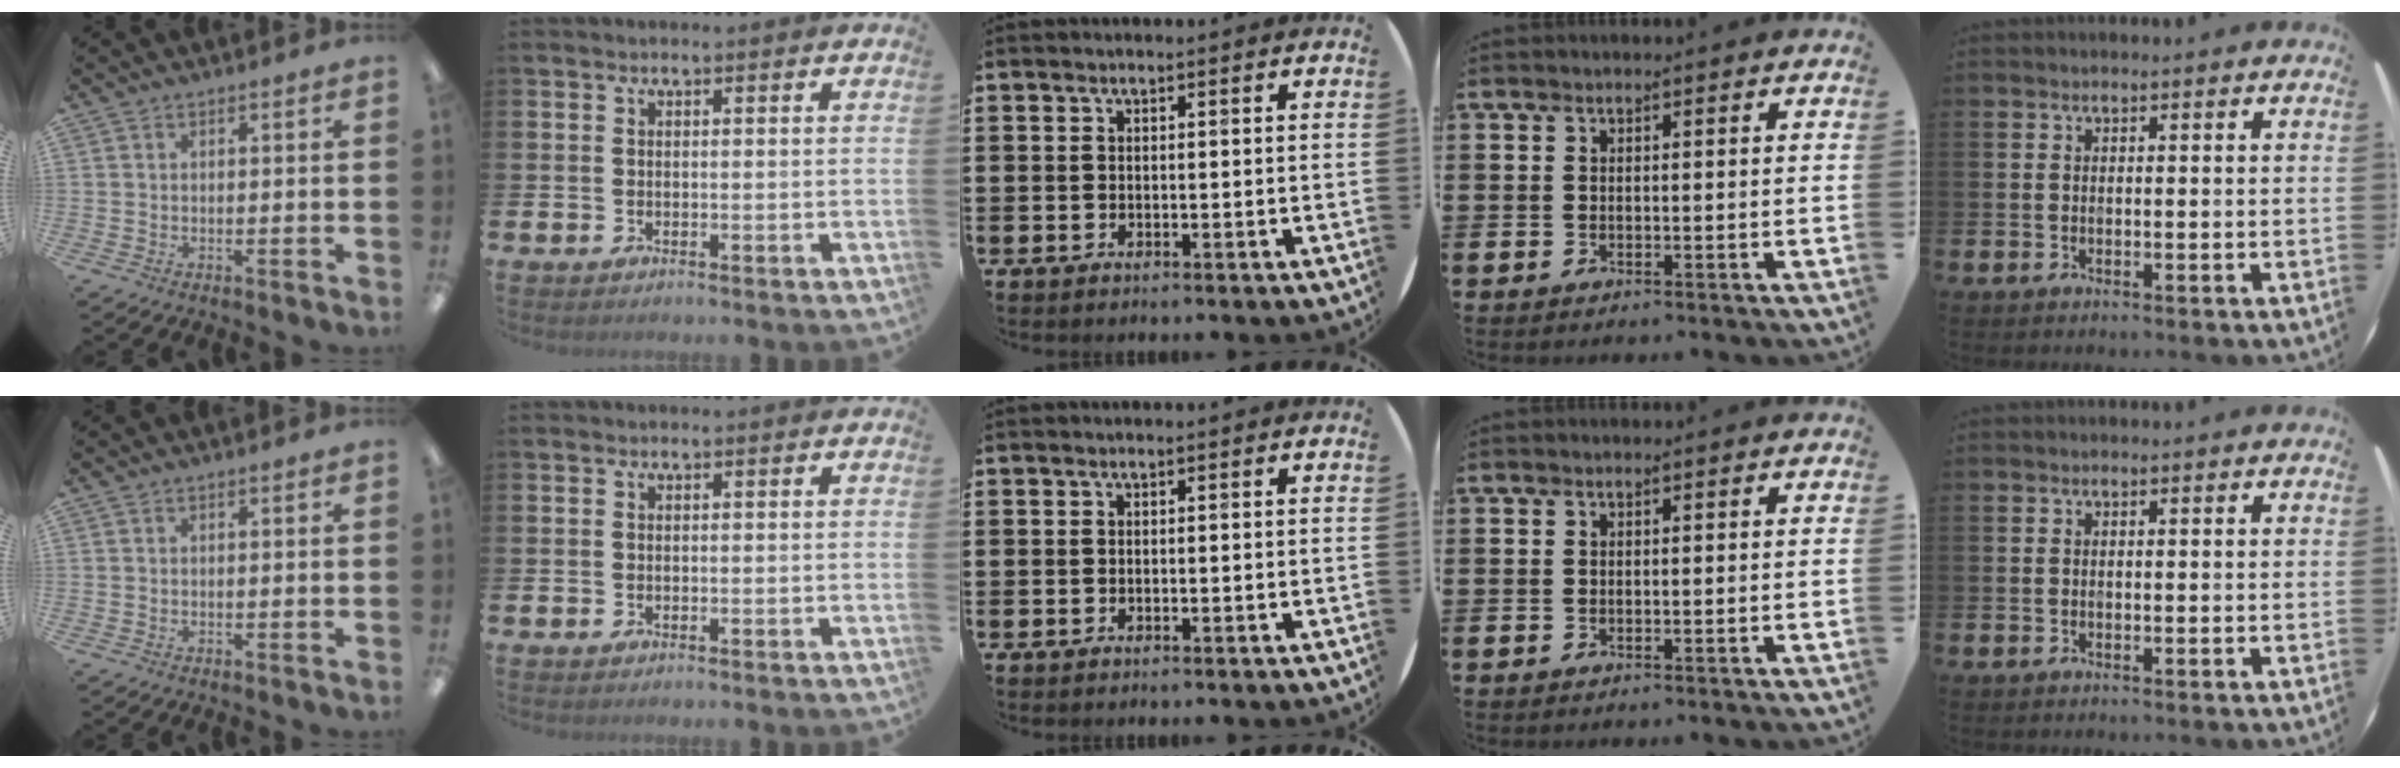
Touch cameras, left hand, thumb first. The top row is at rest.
{}